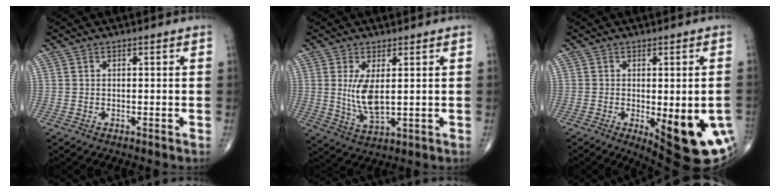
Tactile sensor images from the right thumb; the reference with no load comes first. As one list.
[{"total": 7.1, "force": [1.0, 2.7, 6.4], "torque": [-0.130, -0.022, 0.031]}, {"total": 17.2, "force": [-5.1, 6.2, 15.3], "torque": [-0.134, -0.004, -0.043]}]